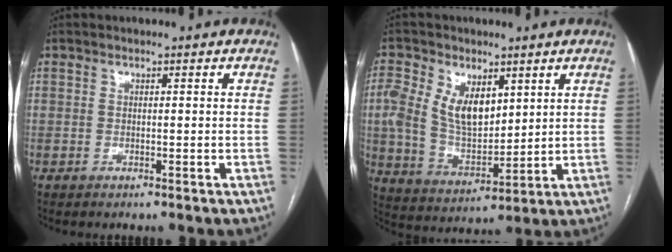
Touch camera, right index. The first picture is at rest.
{"total": 13.9, "force": [4.8, 8.3, 10.1], "torque": [-0.229, 0.012, 0.102]}